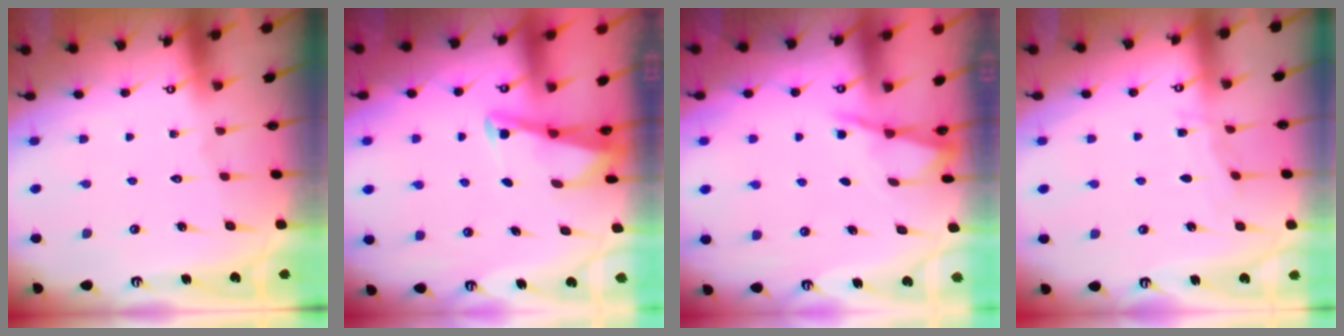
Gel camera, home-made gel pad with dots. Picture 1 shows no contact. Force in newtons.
{"total": 2.8, "press": 2.8, "slide": 0.4}
{"total": 1.1, "press": 1.1, "slide": 0.1}
{"total": 2.9, "press": 2.9, "slide": 0.3}